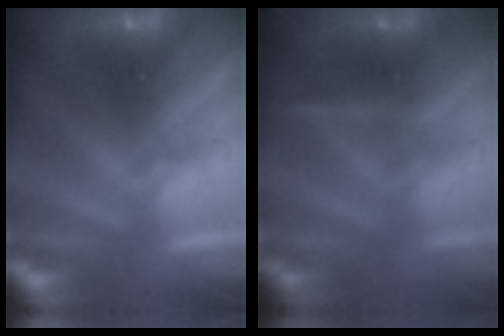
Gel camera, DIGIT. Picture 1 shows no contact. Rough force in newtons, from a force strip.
{"total": 2.4}